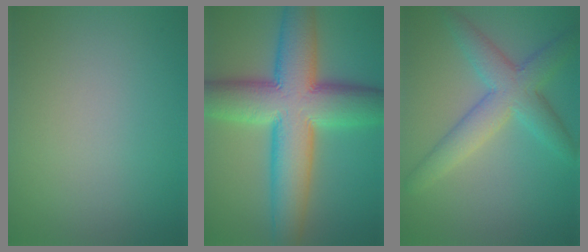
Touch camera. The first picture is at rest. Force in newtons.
{"total": 13.0, "press": 12.9, "slide": 0.7}
{"total": 5.2, "press": 5.2, "slide": 0.3}